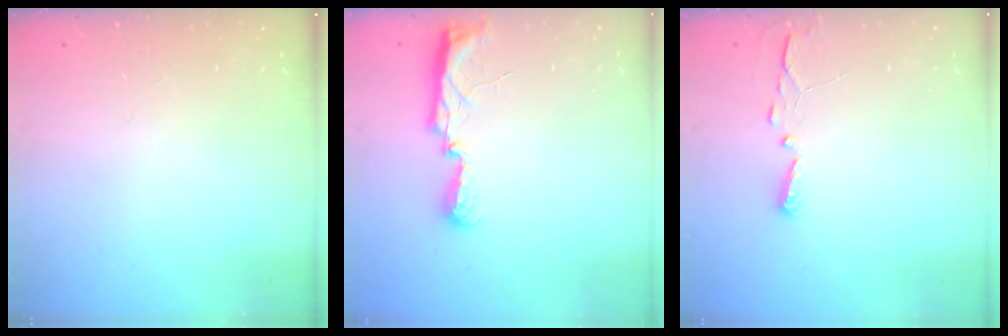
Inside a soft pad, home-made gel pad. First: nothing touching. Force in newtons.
{"total": 11.5, "press": 10.2, "slide": 5.3}
{"total": 2.9, "press": 2.9, "slide": 0.4}